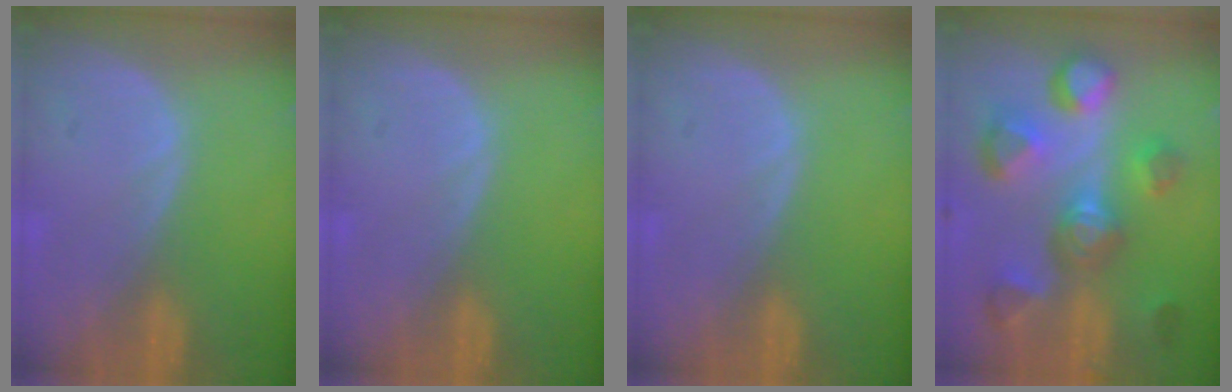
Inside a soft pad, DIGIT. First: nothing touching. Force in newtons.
{"total": 0.0}
{"total": 0.0}
{"total": 10.5, "press": 10.0, "slide": 3.3}